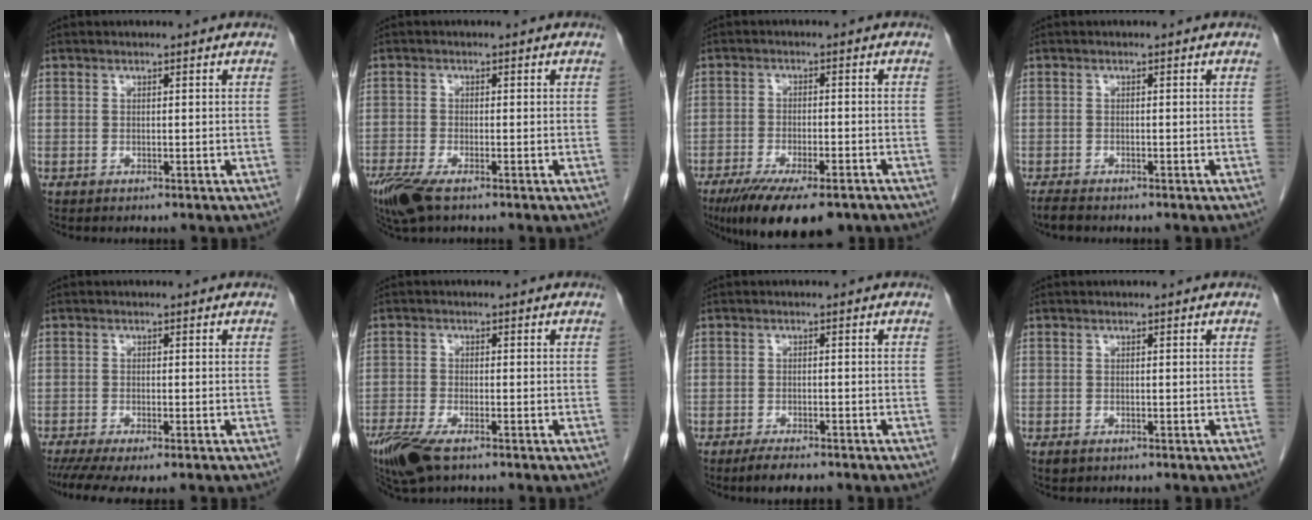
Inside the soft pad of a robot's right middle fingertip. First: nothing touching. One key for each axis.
{"total": 5.2, "fx": -3.4, "fy": 1.3, "fz": 3.7, "tx": -0.077, "ty": -0.014, "tz": -0.063}
{"total": 13.8, "fx": -10.2, "fy": 3.5, "fz": 8.7, "tx": -0.134, "ty": -0.023, "tz": -0.155}
{"total": 1.8, "fx": -1.6, "fy": 0.5, "fz": 0.8, "tx": -0.020, "ty": -0.004, "tz": -0.026}
{"total": 7.4, "fx": -5.9, "fy": 1.1, "fz": 4.4, "tx": -0.067, "ty": -0.016, "tz": -0.093}
{"total": 6.7, "fx": -4.5, "fy": 1.8, "fz": 4.6, "tx": -0.093, "ty": -0.016, "tz": -0.083}
{"total": 3.9, "fx": -3.1, "fy": 0.8, "fz": 2.1, "tx": -0.040, "ty": -0.008, "tz": -0.048}
{"total": 1.1, "fx": -0.7, "fy": 0.6, "fz": 0.6, "tx": -0.015, "ty": -0.001, "tz": -0.007}